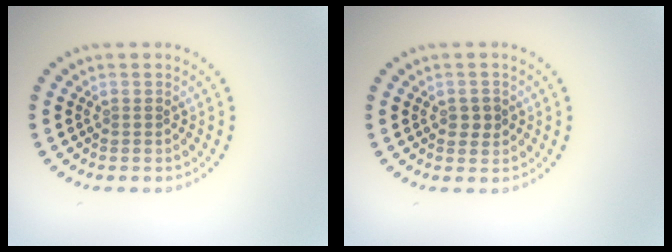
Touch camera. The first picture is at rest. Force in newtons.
{"total": 1.5, "press": 1.5, "slide": 0.1}